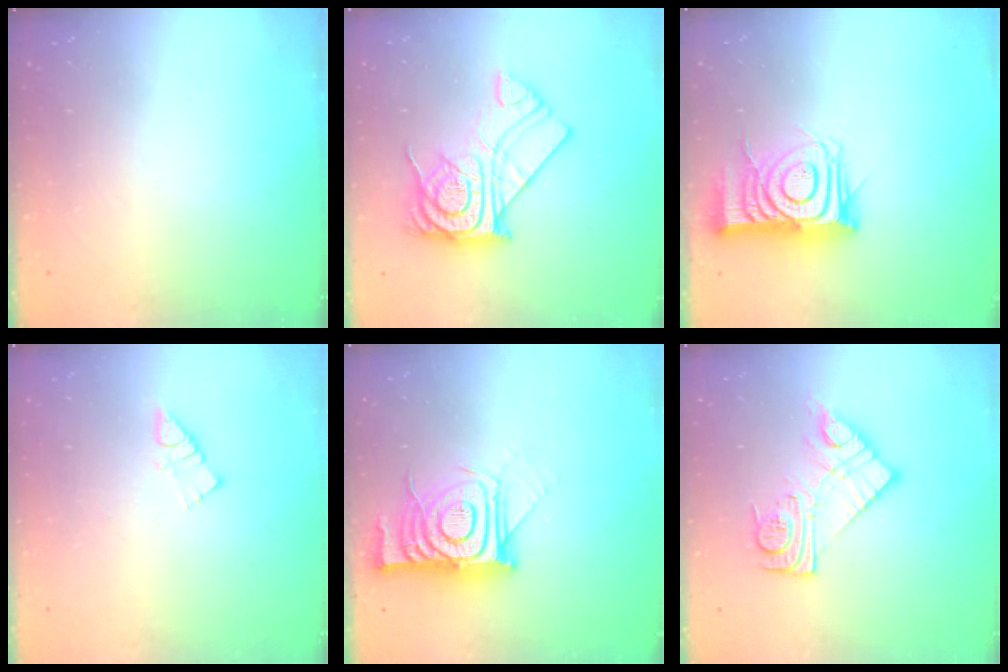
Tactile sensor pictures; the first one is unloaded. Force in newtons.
{"total": 15.9, "press": 15.9, "slide": 1.4}
{"total": 14.6, "press": 14.6, "slide": 1.0}
{"total": 3.9, "press": 3.9, "slide": 0.3}
{"total": 15.2, "press": 15.1, "slide": 1.1}
{"total": 13.8, "press": 13.7, "slide": 0.8}